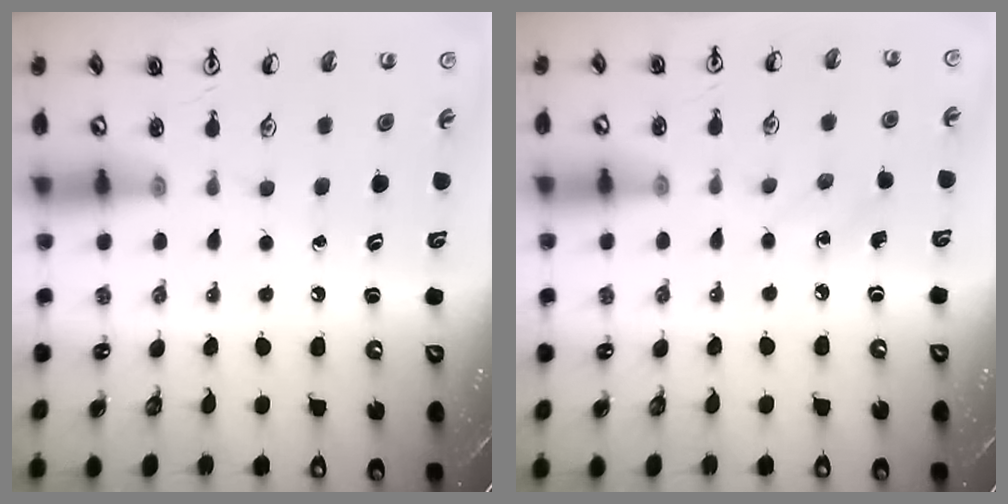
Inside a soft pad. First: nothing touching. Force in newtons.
{"total": 4.3, "press": 4.1, "slide": 1.4}